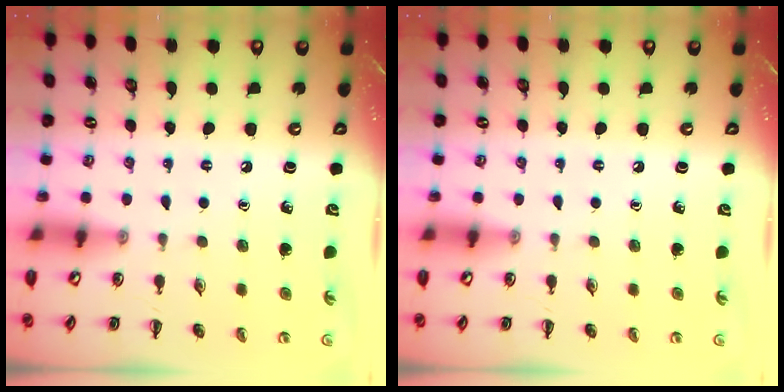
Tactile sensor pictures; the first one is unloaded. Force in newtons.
{"total": 0.0}